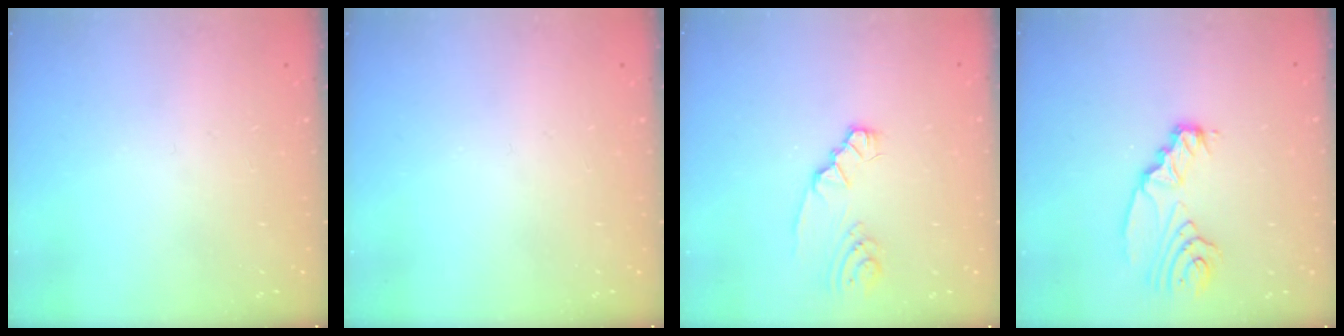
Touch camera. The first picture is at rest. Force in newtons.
{"total": 0.0}
{"total": 3.3, "press": 3.3, "slide": 0.2}
{"total": 8.9, "press": 8.8, "slide": 1.1}